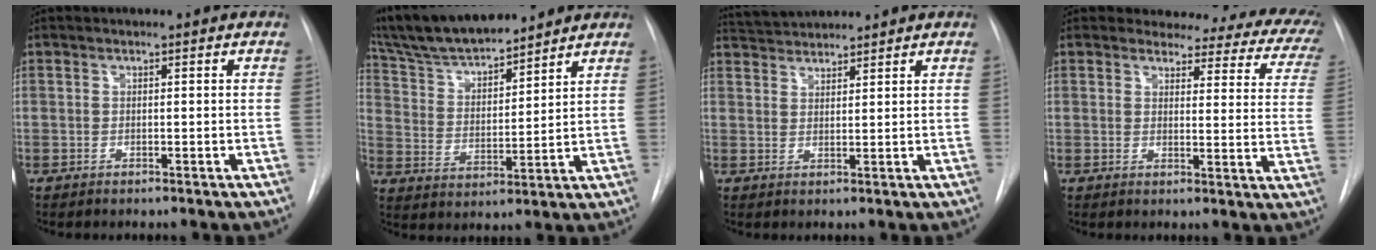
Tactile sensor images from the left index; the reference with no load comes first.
{"total": 14.2, "force": [12.9, 2.1, 5.5], "torque": [-0.104, 0.019, 0.236]}
{"total": 4.3, "force": [4.3, 0.0, 0.2], "torque": [-0.011, 0.025, 0.082]}
{"total": 15.5, "force": [13.7, 5.3, 4.8], "torque": [-0.024, -0.047, 0.119]}